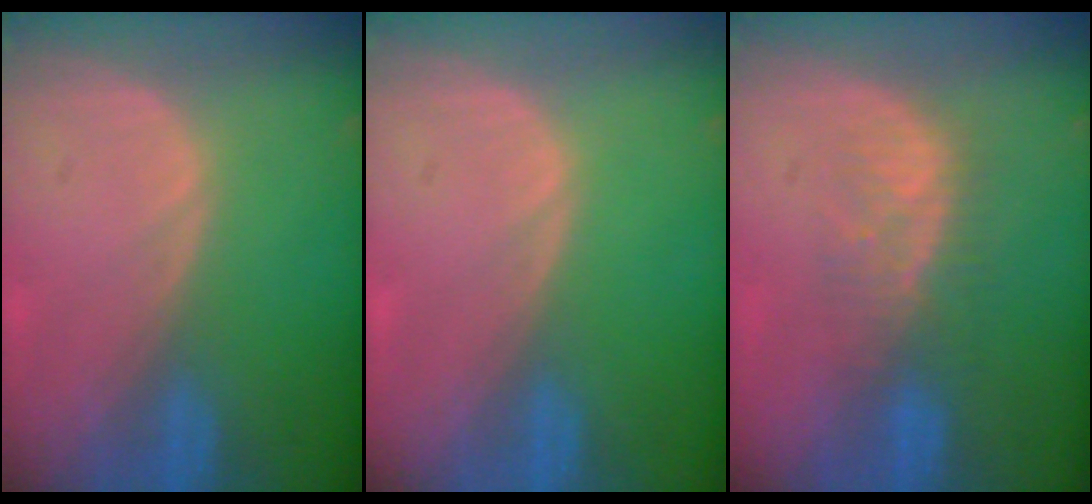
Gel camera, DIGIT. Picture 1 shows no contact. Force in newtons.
{"total": 0.0}
{"total": 5.4, "press": 5.1, "slide": 1.6}